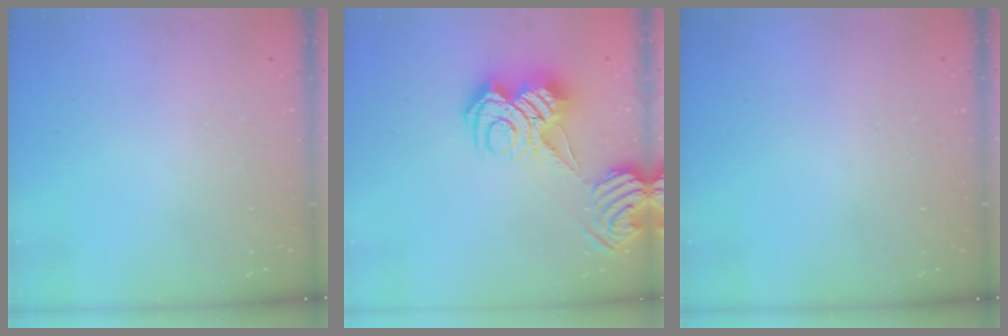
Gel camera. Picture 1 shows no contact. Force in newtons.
{"total": 10.5, "press": 10.4, "slide": 0.9}
{"total": 0.0}